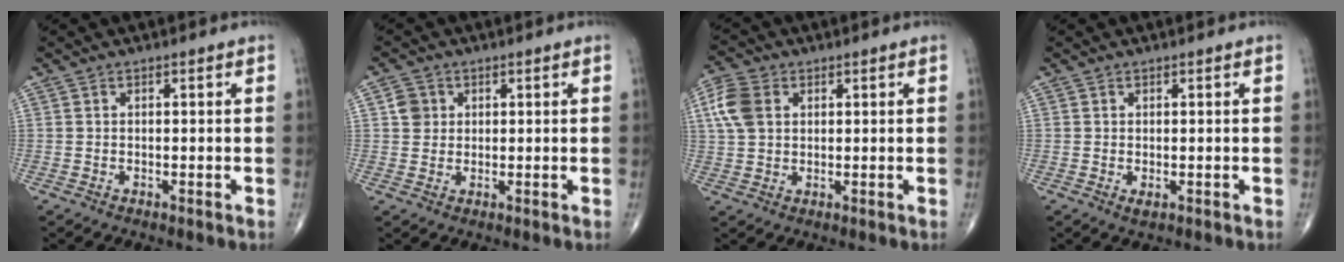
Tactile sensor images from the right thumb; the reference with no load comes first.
{"total": 3.3, "force": [0.8, 3.0, 1.1], "torque": [-0.003, 0.001, 0.011]}
{"total": 6.9, "force": [1.8, 5.0, 4.4], "torque": [-0.098, 0.009, 0.033]}
{"total": 1.1, "force": [-0.2, 0.6, 0.9], "torque": [-0.013, -0.002, -0.002]}